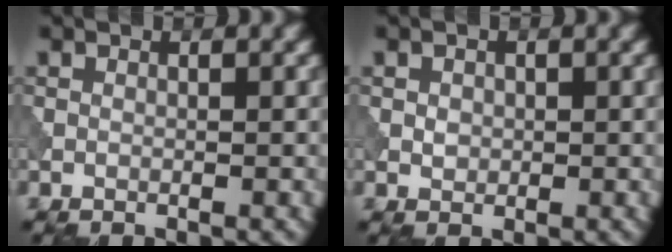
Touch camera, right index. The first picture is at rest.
{"total": 1.1, "force": [0.1, 1.0, 0.5], "torque": [-0.008, -0.001, 0.003]}